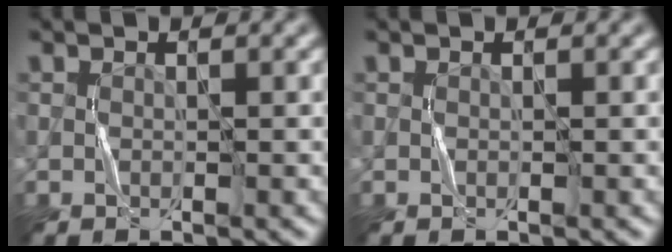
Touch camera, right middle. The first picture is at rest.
{"total": 0.0}